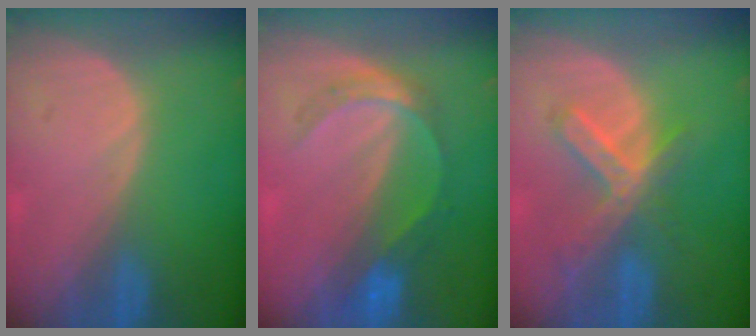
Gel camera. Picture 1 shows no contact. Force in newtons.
{"total": 5.6, "press": 5.0, "slide": 2.5}
{"total": 6.9, "press": 5.9, "slide": 3.5}